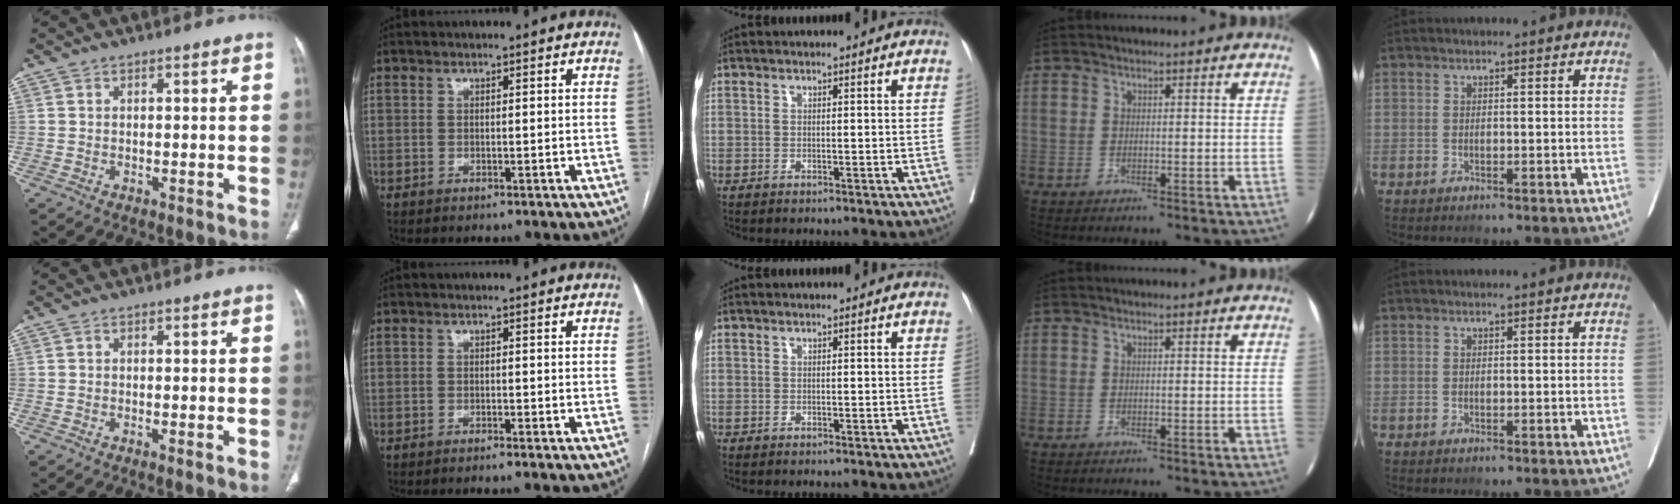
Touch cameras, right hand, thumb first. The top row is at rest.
{"thumb": {"total": 0.9, "force": [-0.2, 0.2, 0.8], "torque": [-0.017, -0.003, -0.002]}, "index": {"total": 0.9, "force": [-0.7, -0.3, 0.4], "torque": [-0.007, 0.003, -0.014]}}